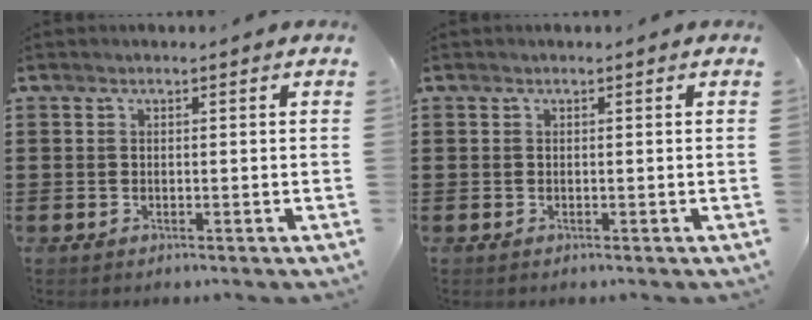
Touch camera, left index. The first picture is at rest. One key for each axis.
{"total": 0.0}